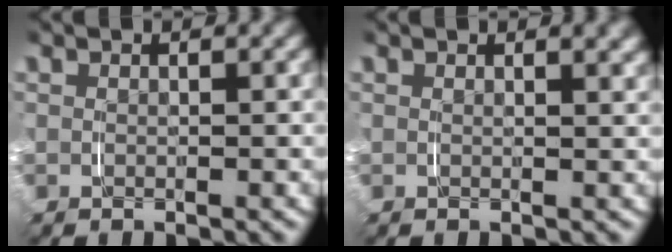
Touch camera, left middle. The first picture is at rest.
{"total": 1.0, "force": [0.8, -0.1, 0.5], "torque": [-0.002, -0.001, 0.010]}